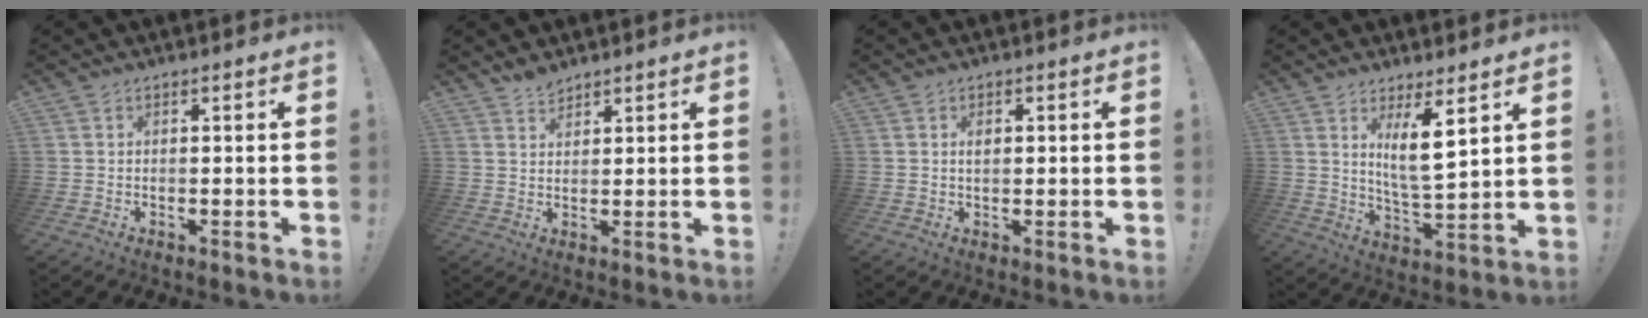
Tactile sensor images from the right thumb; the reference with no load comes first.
{"total": 3.0, "force": [2.8, 1.2, 0.5], "torque": [-0.004, -0.018, 0.051]}
{"total": 1.6, "force": [0.2, 1.1, 1.1], "torque": [-0.013, 0.001, 0.000]}
{"total": 9.9, "force": [4.5, 2.0, 8.6], "torque": [-0.145, -0.029, 0.075]}